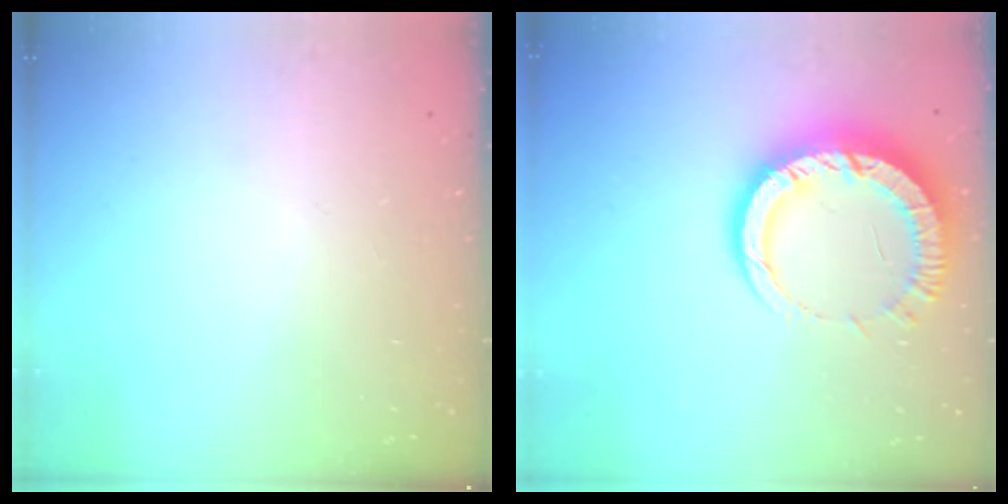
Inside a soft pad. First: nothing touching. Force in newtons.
{"total": 15.0, "press": 15.0, "slide": 1.4}